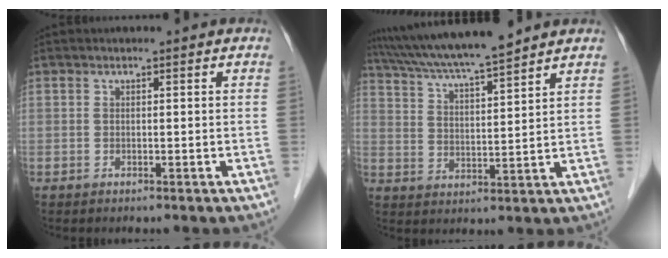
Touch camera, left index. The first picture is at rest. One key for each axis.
{"total": 12.7, "fx": 11.3, "fy": -0.4, "fz": 5.9, "tx": -0.111, "ty": 0.017, "tz": 0.190}